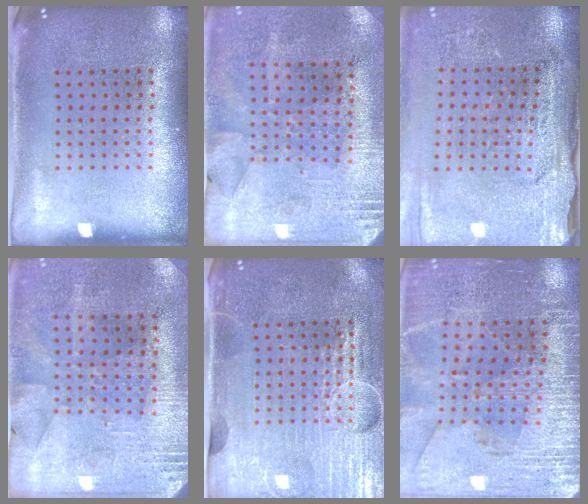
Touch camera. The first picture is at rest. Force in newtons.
{"total": 2.7, "press": 2.3, "slide": 1.5}
{"total": 3.4, "press": 3.1, "slide": 1.3}
{"total": 2.7, "press": 2.4, "slide": 1.3}
{"total": 4.4, "press": 4.0, "slide": 1.8}
{"total": 3.0, "press": 2.9, "slide": 0.6}